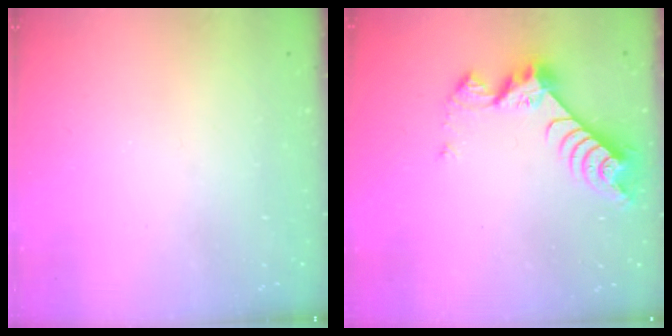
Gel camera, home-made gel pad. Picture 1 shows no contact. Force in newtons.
{"total": 8.2, "press": 8.2, "slide": 0.5}